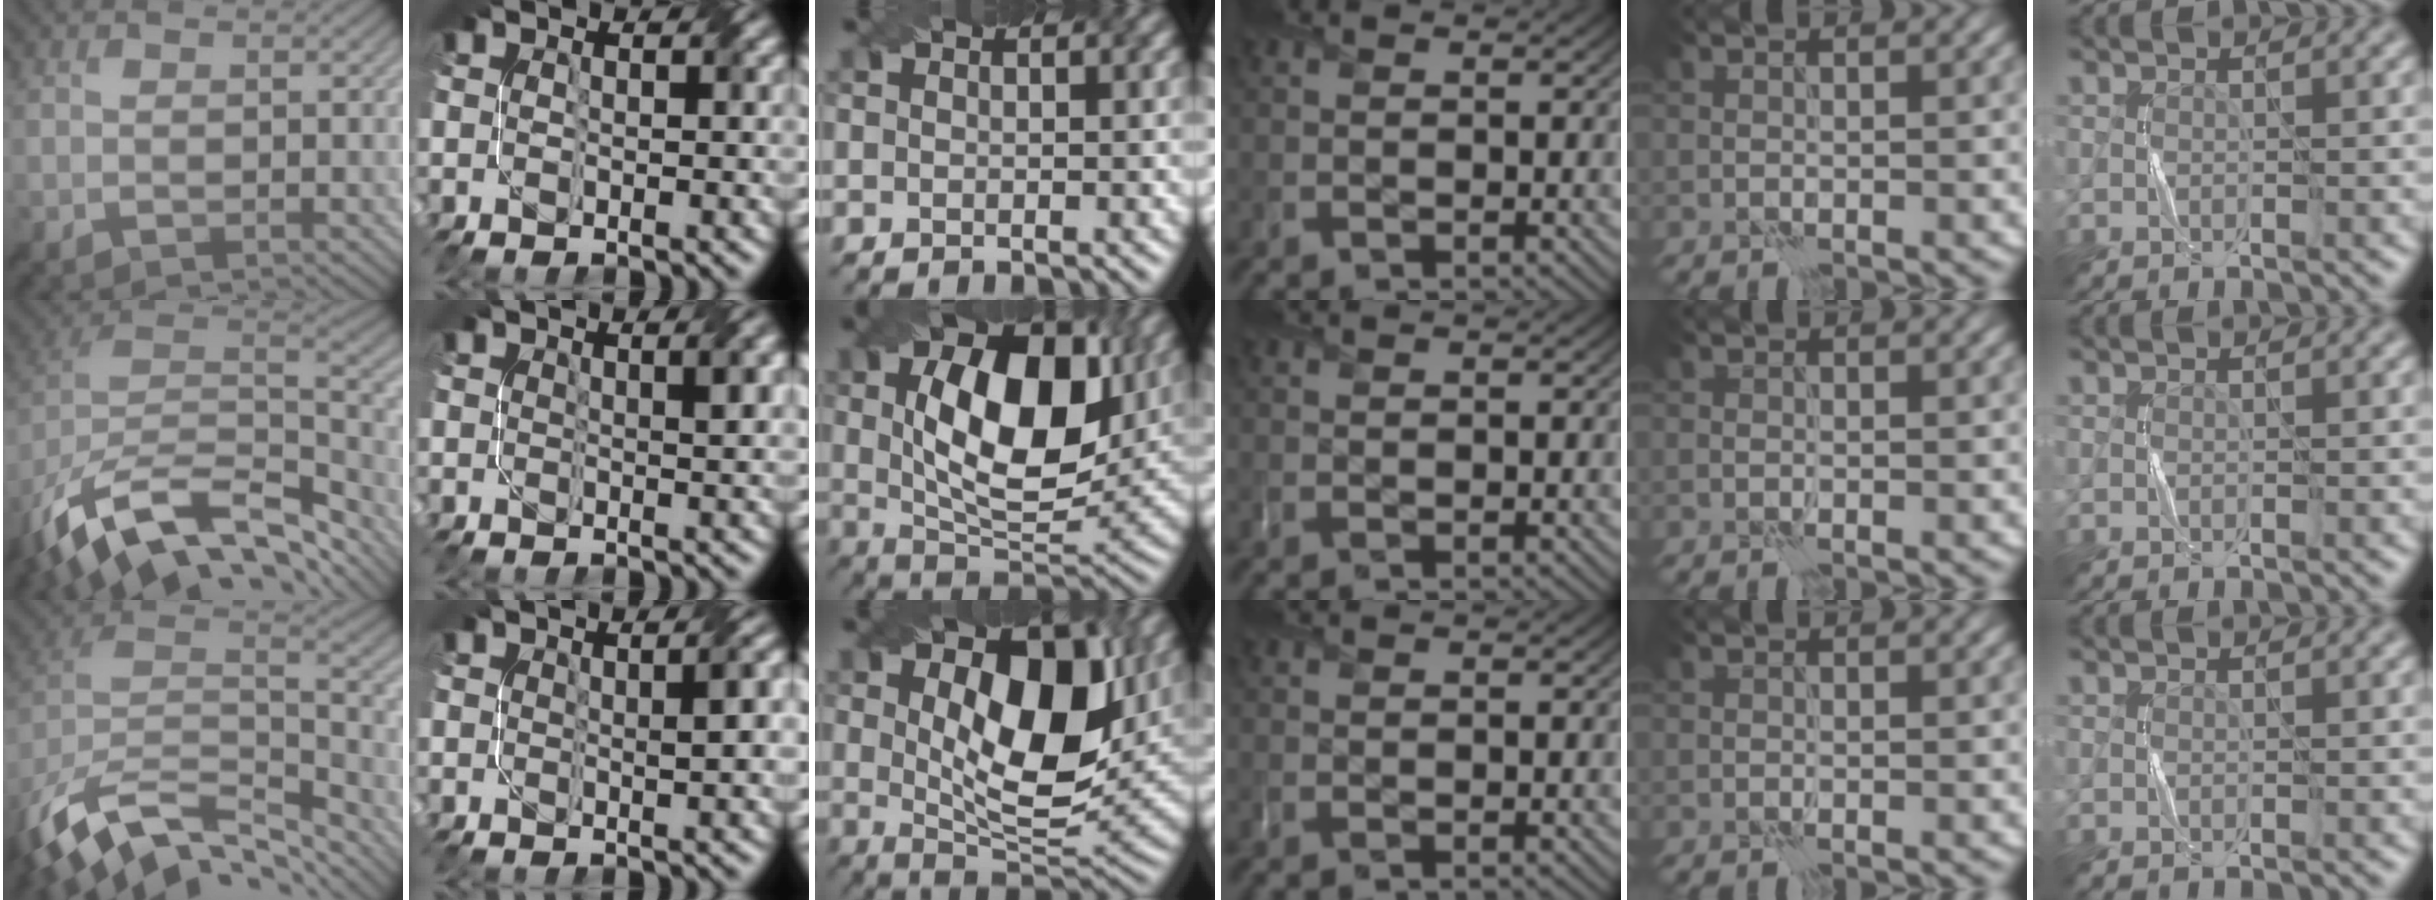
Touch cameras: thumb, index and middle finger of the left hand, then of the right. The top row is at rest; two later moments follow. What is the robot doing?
{"motion": "twist", "object": "screw"}